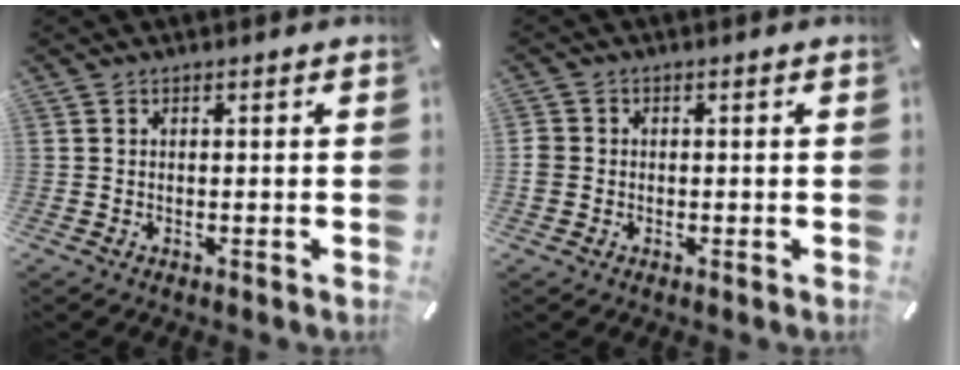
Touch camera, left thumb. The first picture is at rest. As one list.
[{"total": 2.4, "force": [-0.3, 2.3, 0.7], "torque": [-0.011, 0.005, -0.005]}]